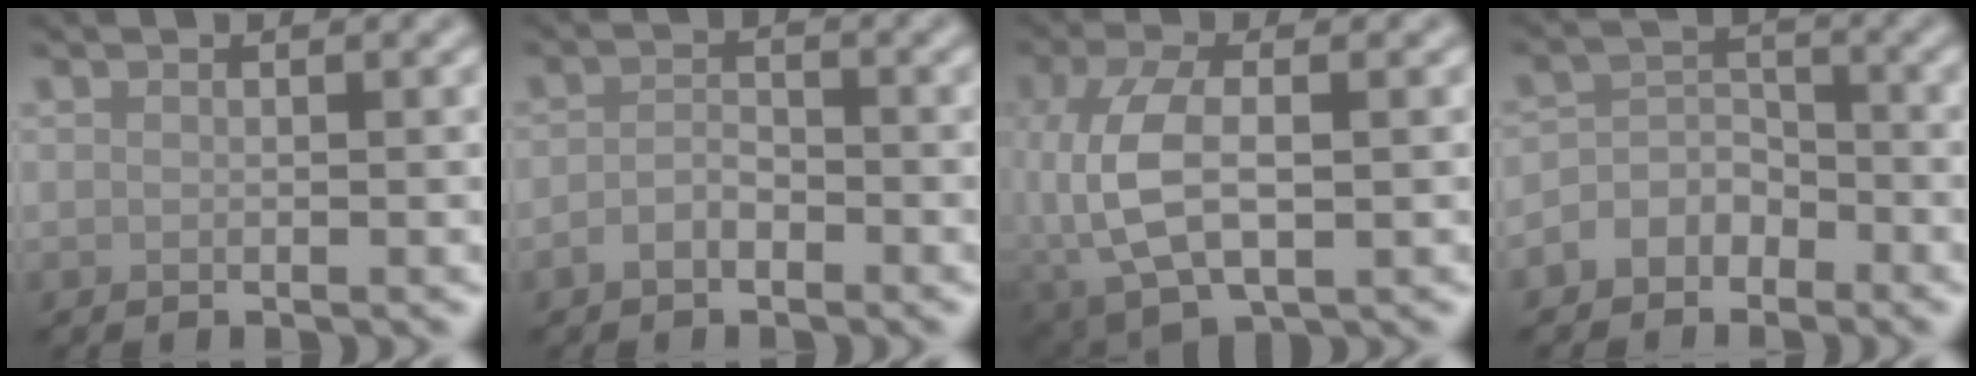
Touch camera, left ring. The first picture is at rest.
{"total": 1.8, "force": [-1.0, 1.1, 1.1], "torque": [-0.024, 0.003, -0.023]}
{"total": 6.8, "force": [-1.3, 3.5, 5.7], "torque": [-0.130, -0.001, -0.023]}
{"total": 3.2, "force": [-2.1, 2.3, 0.8], "torque": [0.012, 0.015, -0.055]}